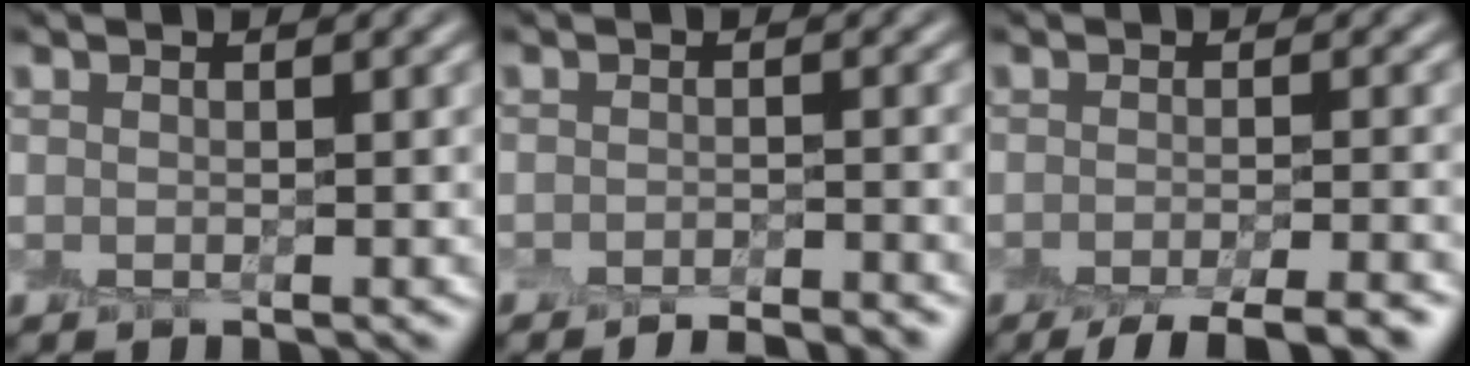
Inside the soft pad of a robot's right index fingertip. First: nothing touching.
{"total": 3.1, "force": [-2.9, 0.2, 1.1], "torque": [-0.016, 0.006, -0.037]}
{"total": 5.8, "force": [-4.4, 1.1, 3.5], "torque": [-0.048, -0.003, -0.068]}